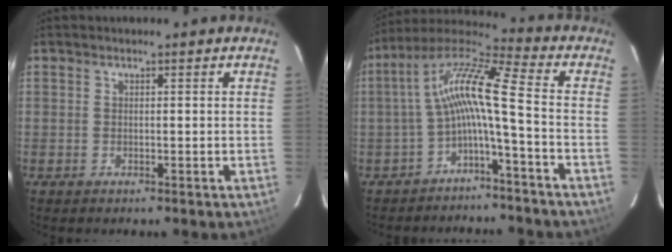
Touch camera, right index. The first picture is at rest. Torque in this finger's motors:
{"motor_torque": [1.22, -0.51, 0.83, 0.21]}